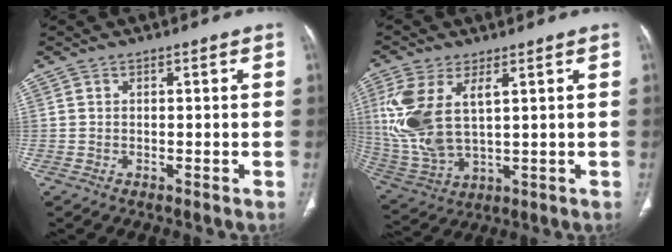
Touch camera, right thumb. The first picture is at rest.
{"total": 14.1, "force": [3.8, 7.0, 11.6], "torque": [-0.270, -0.010, 0.094]}